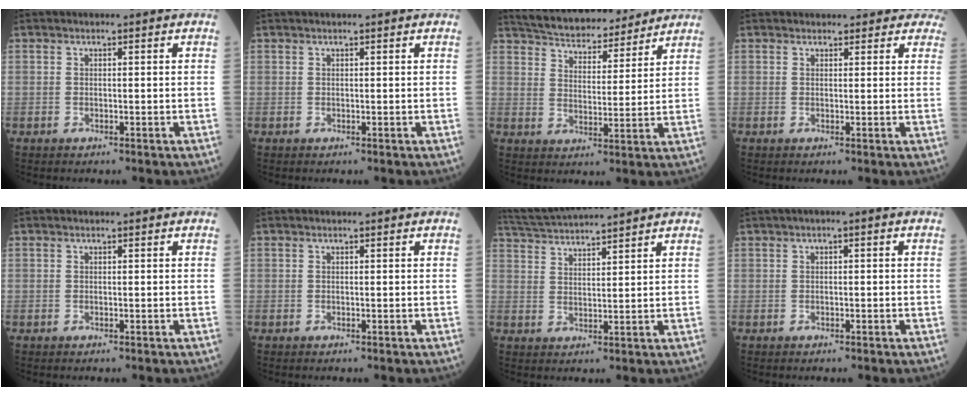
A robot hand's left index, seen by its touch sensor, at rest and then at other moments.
{"total": 1.0, "force": [0.9, -0.1, 0.4], "torque": [-0.006, 0.015, 0.019]}
{"total": 14.7, "force": [13.7, 3.3, 4.2], "torque": [-0.060, 0.008, 0.203]}
{"total": 7.0, "force": [6.4, 2.9, 0.5], "torque": [0.032, 0.003, 0.043]}
{"total": 0.0}
{"total": 0.0}
{"total": 10.4, "force": [9.8, -0.9, 3.3], "torque": [-0.074, 0.029, 0.164]}
{"total": 1.0, "force": [0.0, 0.2, 1.0], "torque": [-0.013, 0.007, -0.003]}